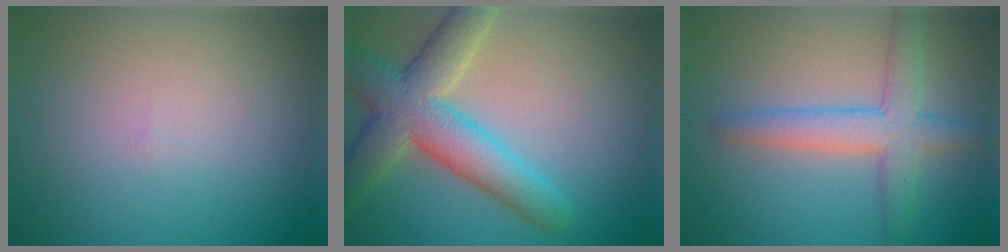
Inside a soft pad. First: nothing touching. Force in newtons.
{"total": 7.7, "press": 7.7, "slide": 0.3}
{"total": 4.5, "press": 4.5, "slide": 0.2}